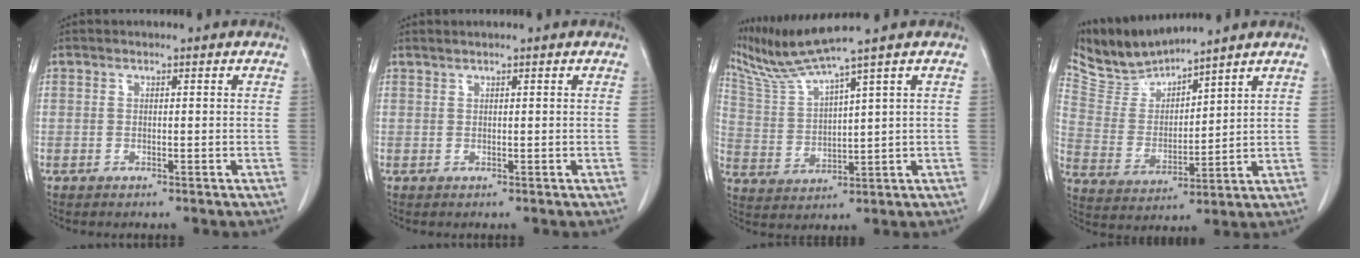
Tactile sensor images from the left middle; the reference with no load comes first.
{"total": 0.7, "force": [0.6, -0.2, 0.2], "torque": [-0.009, 0.003, 0.017]}
{"total": 7.5, "force": [6.6, -2.2, 2.9], "torque": [-0.073, -0.007, 0.141]}
{"total": 8.3, "force": [8.3, 0.1, 1.1], "torque": [-0.044, 0.000, 0.183]}